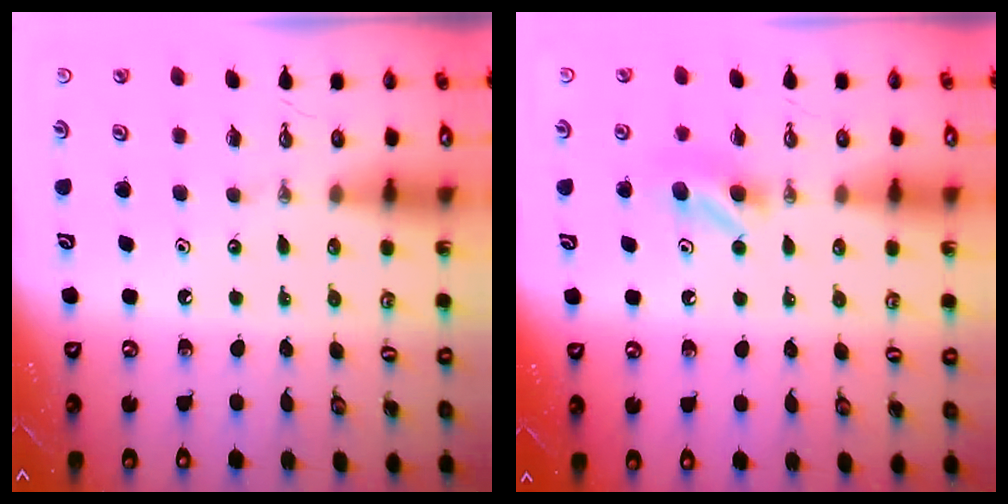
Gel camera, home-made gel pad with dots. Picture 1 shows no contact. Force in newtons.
{"total": 5.7, "press": 5.5, "slide": 1.5}